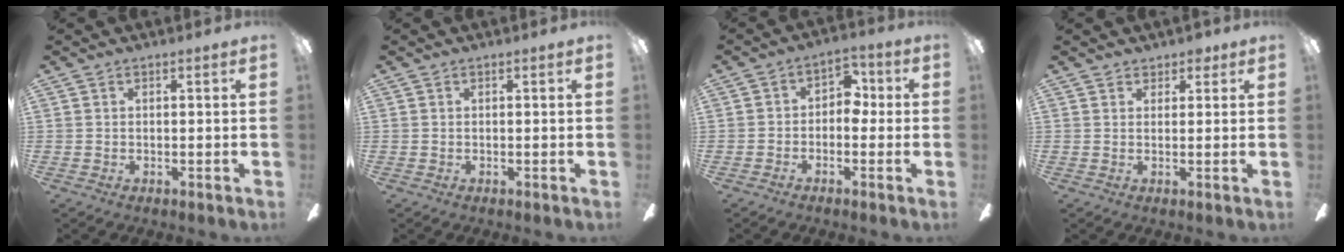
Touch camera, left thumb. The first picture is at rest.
{"total": 0.0}
{"total": 5.2, "force": [-1.2, 4.1, 2.9], "torque": [-0.038, 0.017, -0.025]}
{"total": 2.2, "force": [1.5, 1.6, 0.6], "torque": [0.002, -0.001, 0.025]}